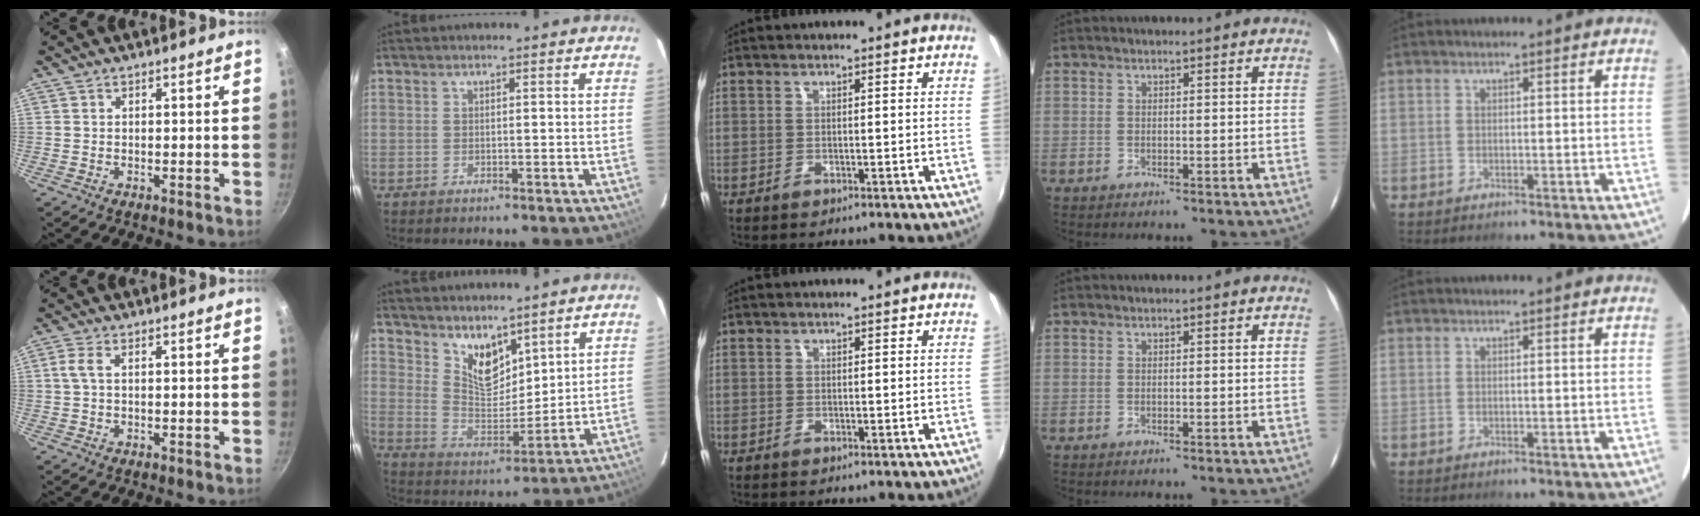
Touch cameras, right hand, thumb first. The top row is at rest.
{"thumb": {"total": 2.8, "force": [0.4, 1.3, 2.4], "torque": [-0.058, 0.007, 0.006]}, "index": {"total": 9.0, "force": [6.5, 4.1, 4.7], "torque": [-0.075, -0.006, 0.130]}}